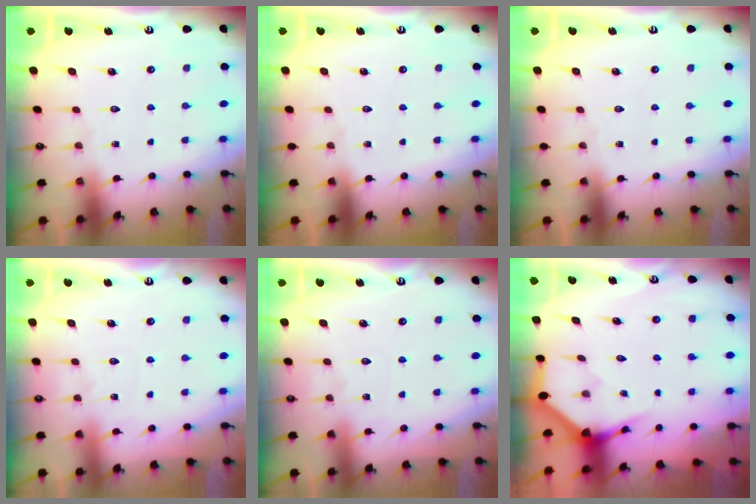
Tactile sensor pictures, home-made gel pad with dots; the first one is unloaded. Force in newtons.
{"total": 0.0}
{"total": 0.0}
{"total": 2.2, "press": 2.2, "slide": 0.3}
{"total": 2.2, "press": 2.2, "slide": 0.3}
{"total": 3.4, "press": 3.4, "slide": 0.2}